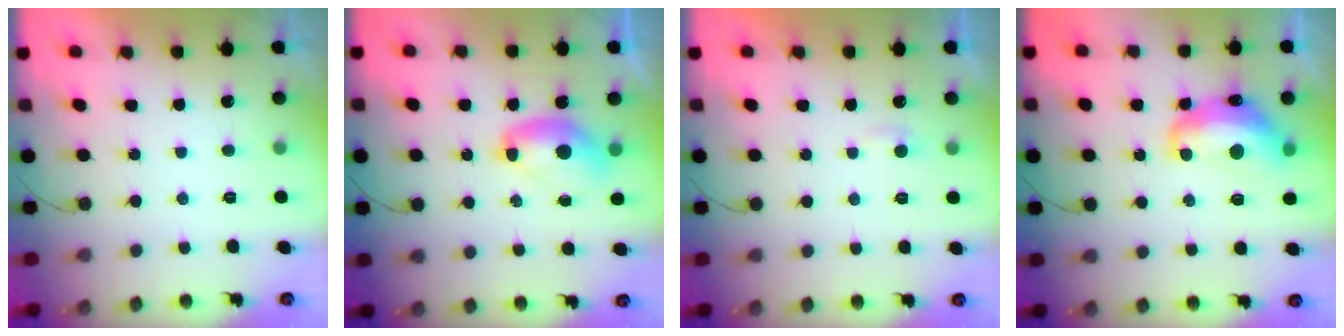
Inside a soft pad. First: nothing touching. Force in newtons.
{"total": 9.0, "press": 9.0, "slide": 0.8}
{"total": 2.2, "press": 2.2, "slide": 0.2}
{"total": 13.4, "press": 13.4, "slide": 1.0}